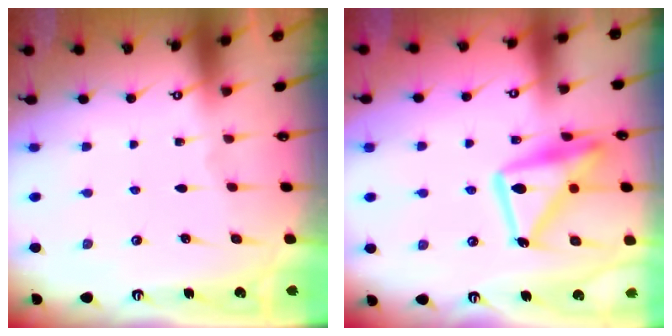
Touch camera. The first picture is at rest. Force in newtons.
{"total": 17.4, "press": 17.3, "slide": 1.4}